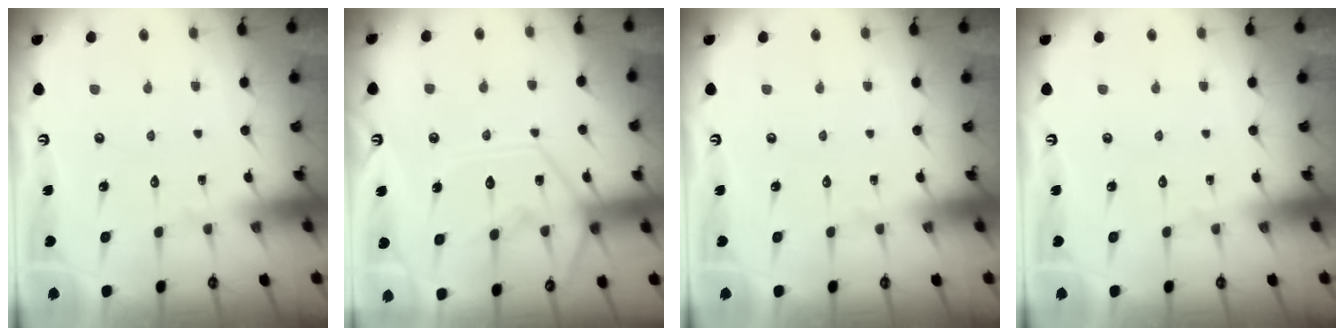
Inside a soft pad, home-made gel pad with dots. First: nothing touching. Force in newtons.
{"total": 13.1, "press": 13.0, "slide": 1.6}
{"total": 0.0}
{"total": 0.0}